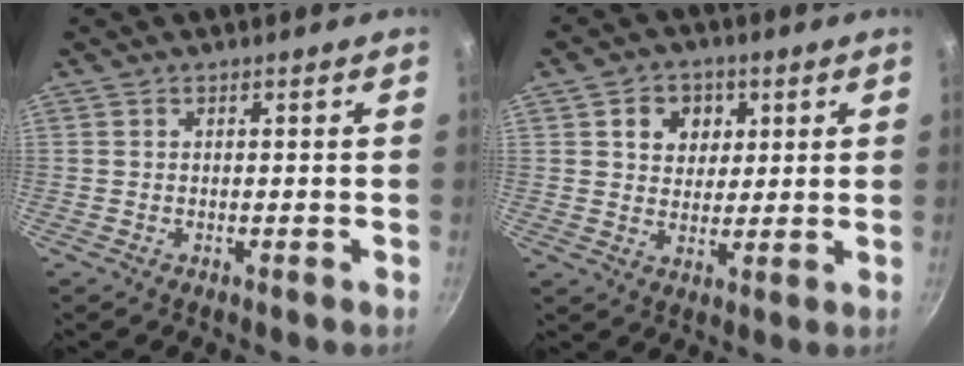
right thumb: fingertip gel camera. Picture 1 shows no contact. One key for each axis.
{"total": 7.1, "fx": 2.3, "fy": 5.9, "fz": 3.0, "tx": -0.016, "ty": -0.004, "tz": 0.032}